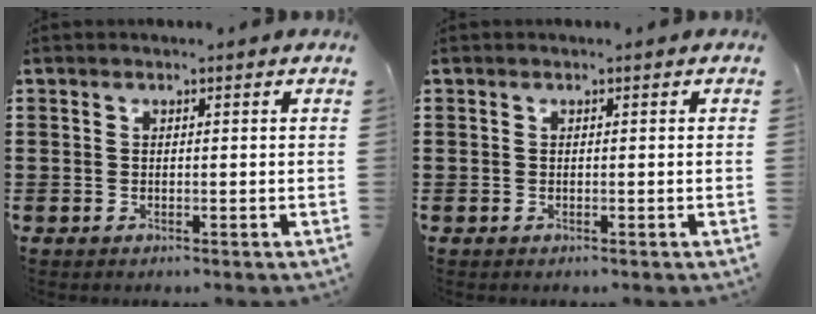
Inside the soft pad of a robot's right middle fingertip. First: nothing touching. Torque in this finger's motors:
{"motor_torque": [0.00, 0.00, 0.00, -0.01]}